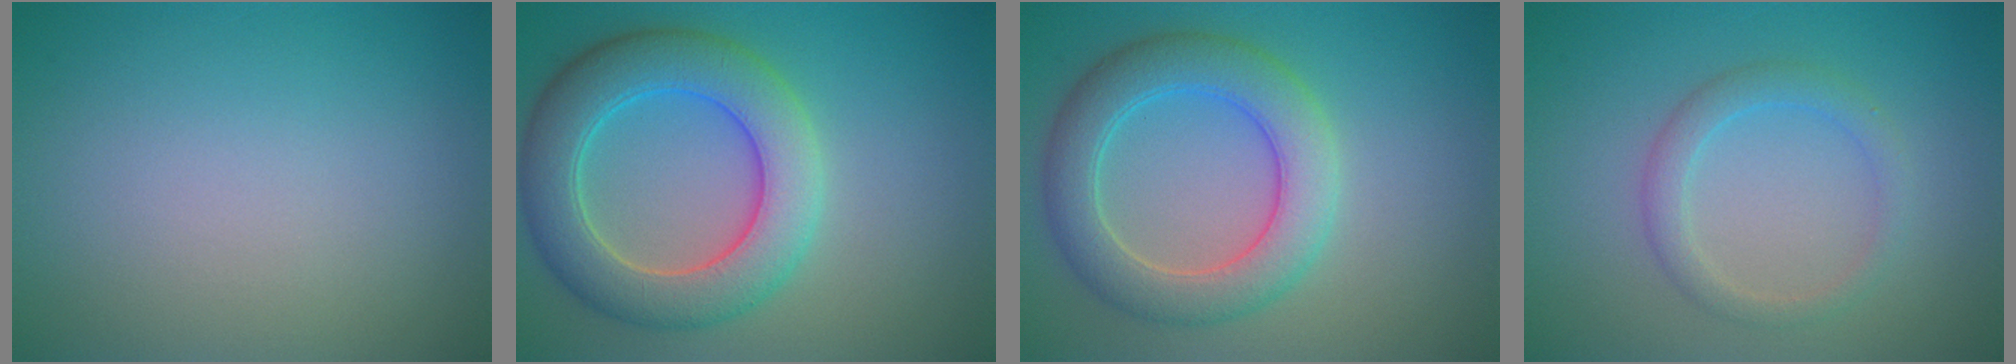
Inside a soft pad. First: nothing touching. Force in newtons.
{"total": 7.5, "press": 7.5, "slide": 0.6}
{"total": 5.8, "press": 5.8, "slide": 0.3}
{"total": 2.2, "press": 2.2, "slide": 0.1}